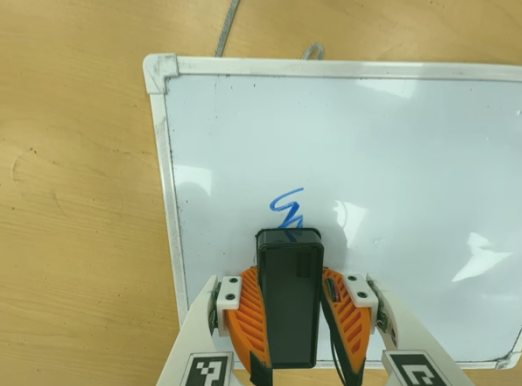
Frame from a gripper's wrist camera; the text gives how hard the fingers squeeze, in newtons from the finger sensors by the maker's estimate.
{"total": 12.5, "left": 11.5, "right": 13.5}